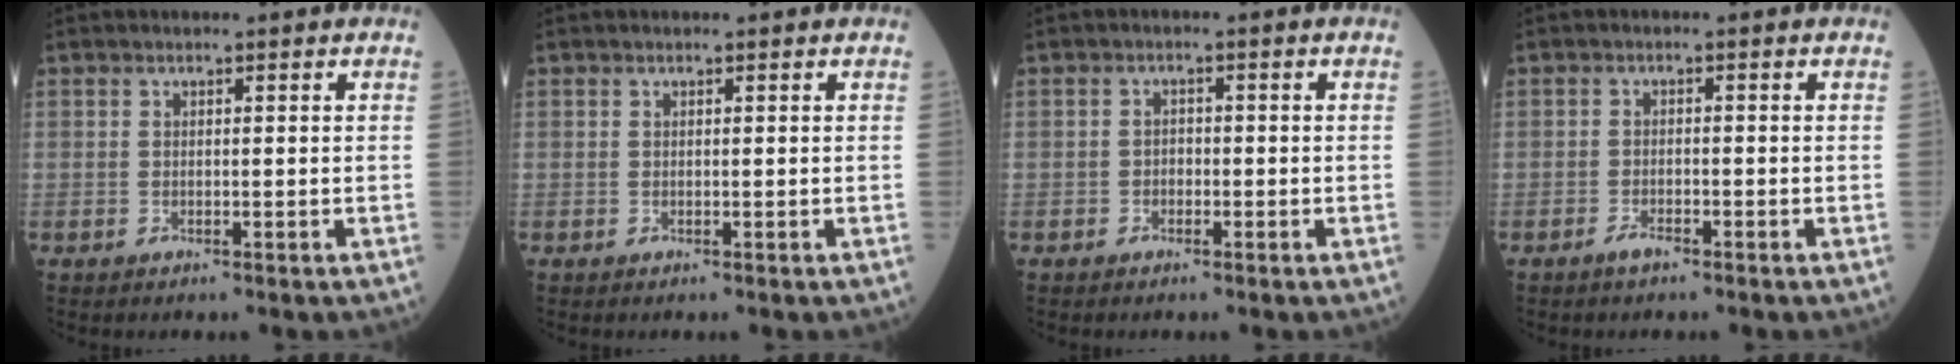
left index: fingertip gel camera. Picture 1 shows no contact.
{"total": 0.0}
{"total": 1.2, "force": [-0.5, 0.9, 0.6], "torque": [-0.005, 0.004, -0.009]}
{"total": 1.5, "force": [-1.2, 0.2, 0.9], "torque": [-0.023, -0.003, -0.022]}